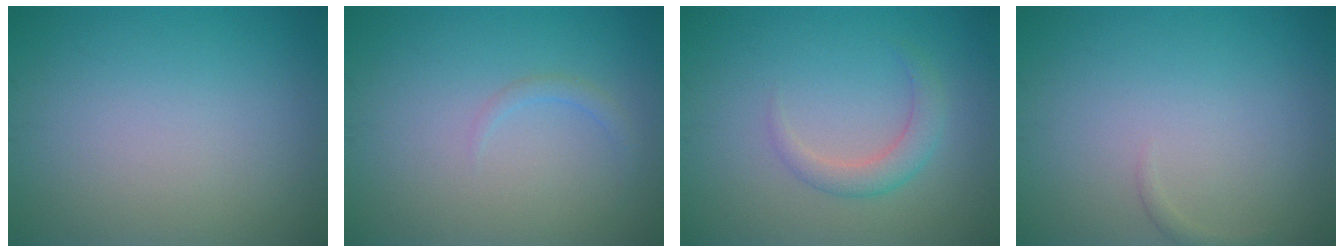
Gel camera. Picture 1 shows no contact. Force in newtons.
{"total": 1.0, "press": 1.0, "slide": 0.1}
{"total": 2.2, "press": 2.2, "slide": 0.2}
{"total": 0.6, "press": 0.6, "slide": 0.1}